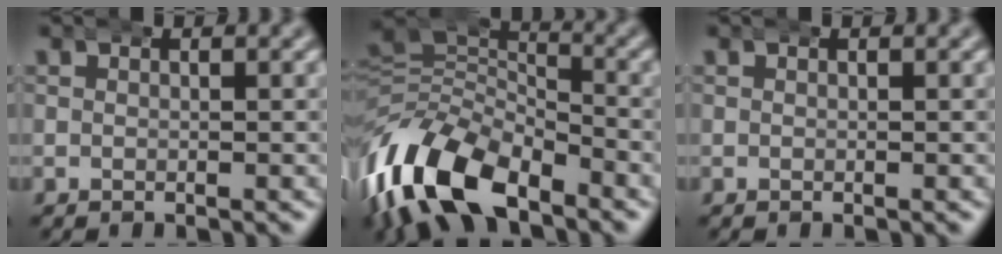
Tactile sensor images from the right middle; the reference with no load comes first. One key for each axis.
{"total": 11.5, "fx": -4.3, "fy": 8.2, "fz": 6.8, "tx": -0.163, "ty": -0.037, "tz": -0.067}
{"total": 0.0}